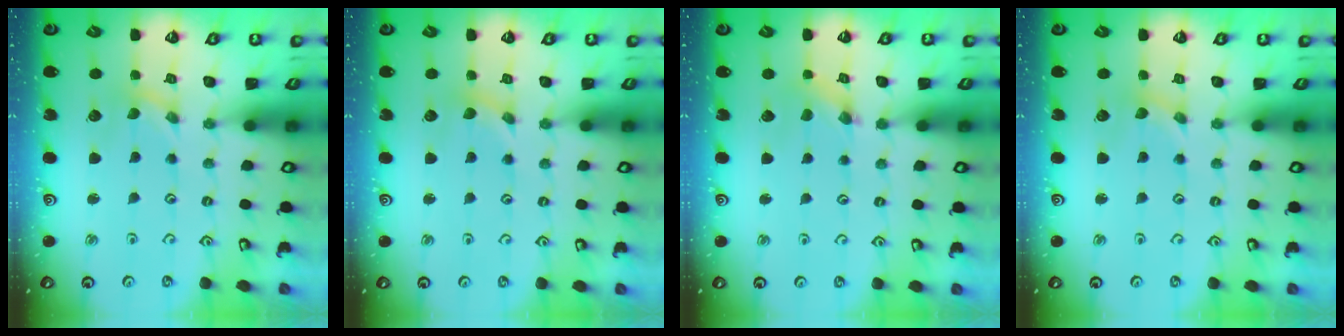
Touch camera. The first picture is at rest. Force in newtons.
{"total": 2.9, "press": 2.8, "slide": 0.4}
{"total": 0.7, "press": 0.6, "slide": 0.3}
{"total": 1.1, "press": 1.1, "slide": 0.1}